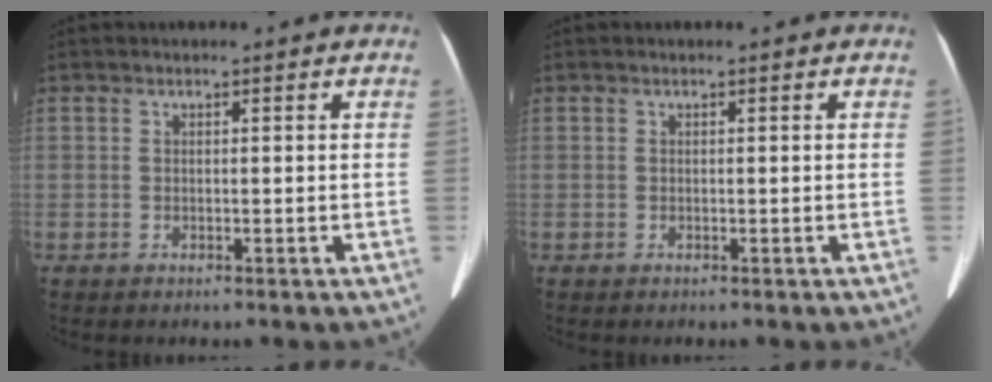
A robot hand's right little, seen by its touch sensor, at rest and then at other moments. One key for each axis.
{"total": 0.0}